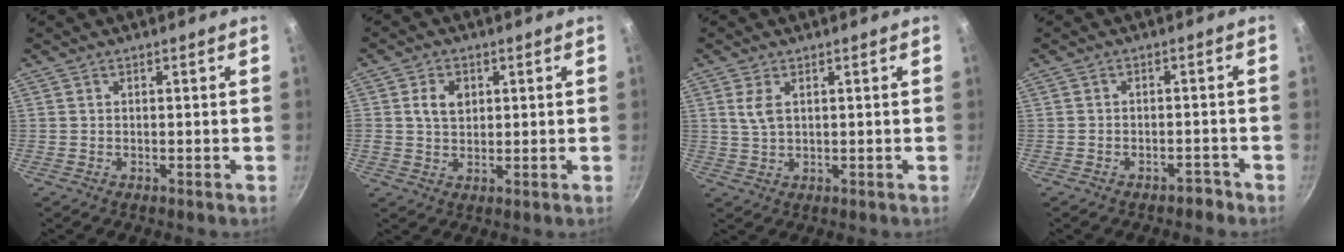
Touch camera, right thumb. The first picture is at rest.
{"total": 4.9, "force": [1.3, 3.6, 3.0], "torque": [-0.039, -0.002, 0.022]}
{"total": 3.8, "force": [1.2, 2.1, 2.9], "torque": [-0.056, -0.006, 0.025]}
{"total": 2.3, "force": [-1.8, 1.2, 0.7], "torque": [0.009, 0.030, -0.013]}